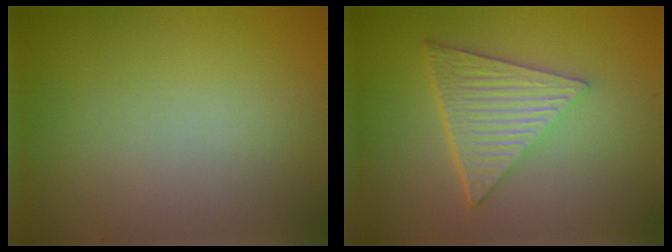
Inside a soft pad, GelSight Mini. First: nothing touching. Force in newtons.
{"total": 6.7, "press": 4.5, "slide": 5.0}